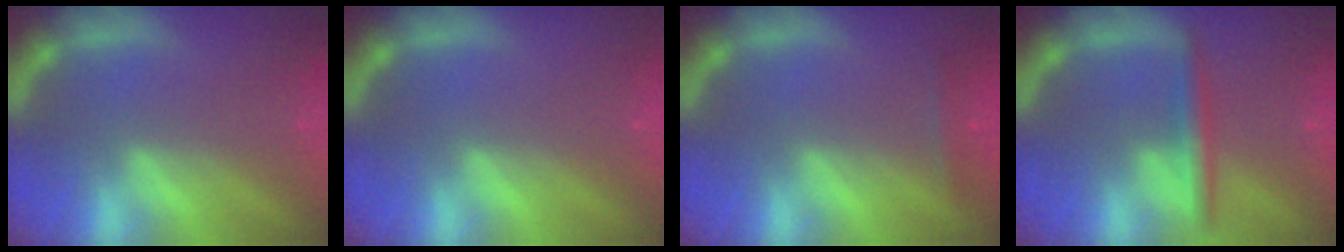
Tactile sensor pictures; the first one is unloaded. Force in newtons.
{"total": 0.0}
{"total": 1.4}
{"total": 3.0}